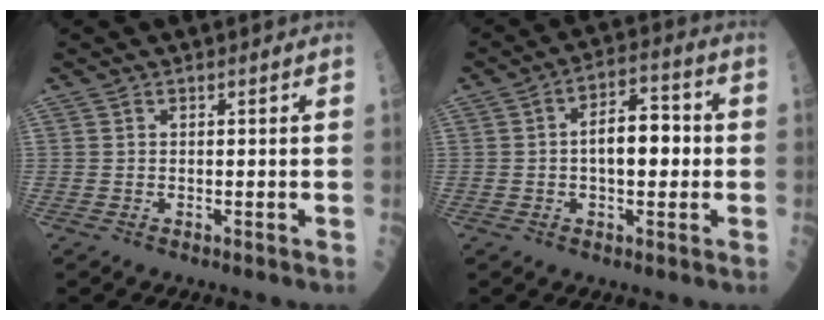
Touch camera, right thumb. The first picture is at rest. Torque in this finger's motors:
{"motor_torque": [0.62, 1.84, 0.83, -0.09, 0.33]}